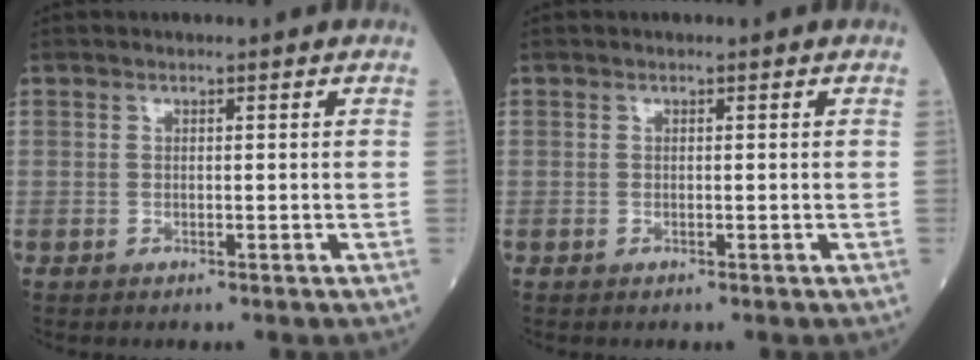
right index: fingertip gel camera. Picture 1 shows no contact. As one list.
[{"total": 0.0}]